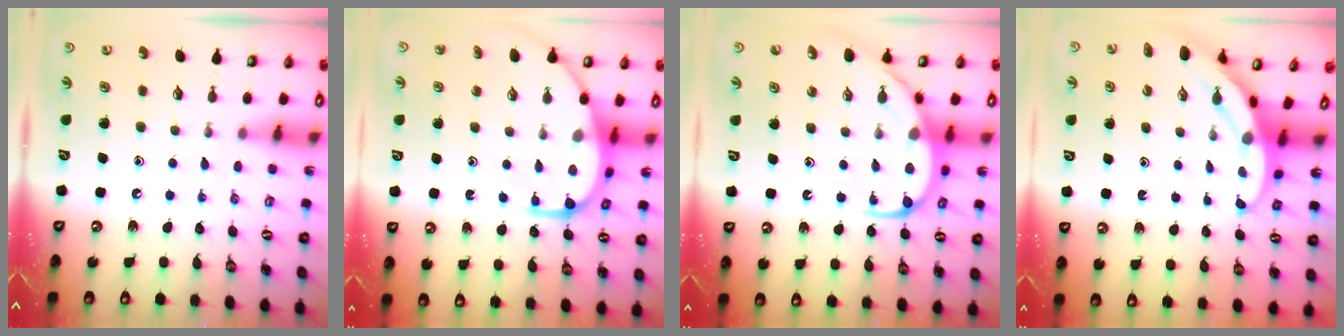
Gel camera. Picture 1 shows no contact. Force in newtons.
{"total": 11.8, "press": 11.7, "slide": 1.0}
{"total": 10.9, "press": 10.9, "slide": 1.2}
{"total": 3.4, "press": 3.4, "slide": 0.1}